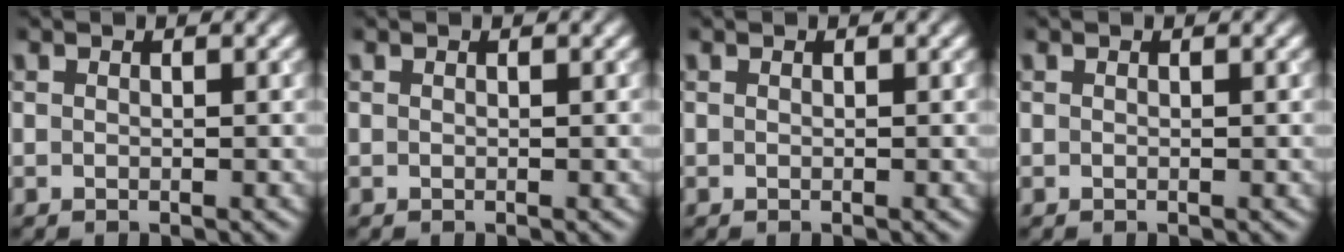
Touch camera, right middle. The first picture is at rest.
{"total": 0.0}
{"total": 0.0}
{"total": 0.0}